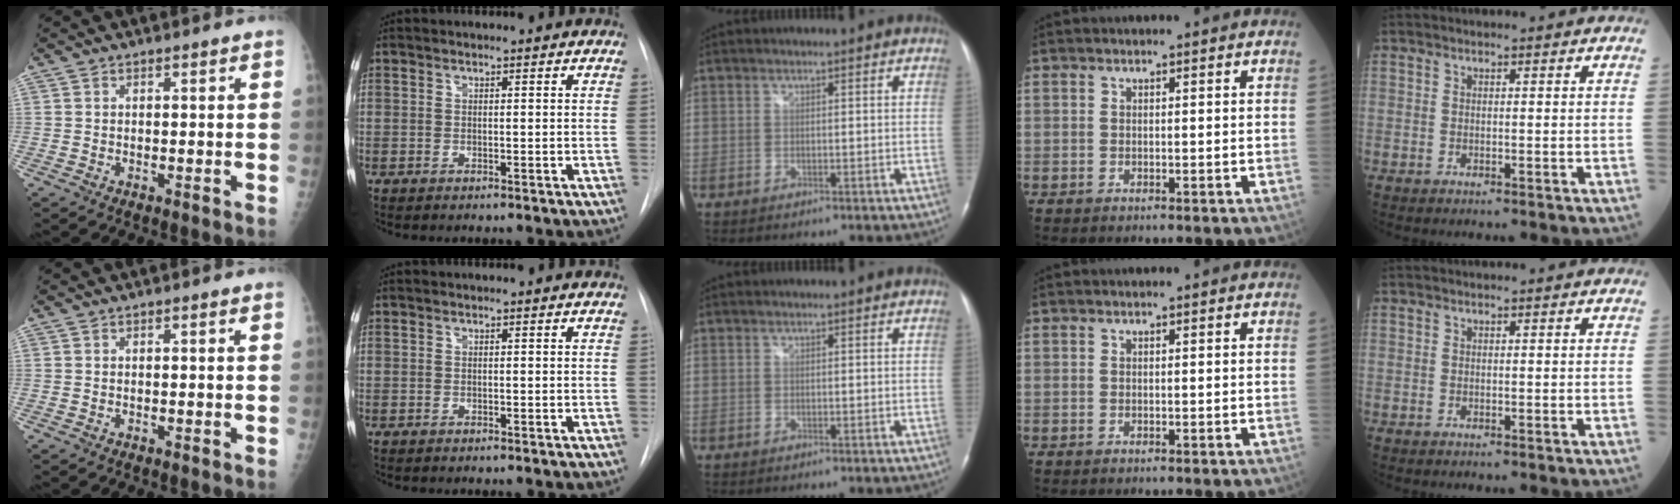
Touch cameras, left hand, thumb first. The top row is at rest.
{}